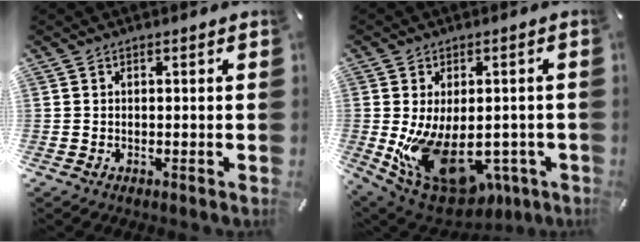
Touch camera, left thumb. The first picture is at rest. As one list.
[{"total": 17.0, "force": [-2.9, 11.4, 12.3], "torque": [-0.205, -0.011, -0.025]}]